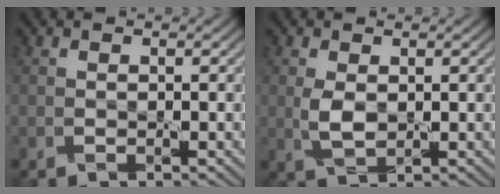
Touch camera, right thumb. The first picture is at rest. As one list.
[{"total": 2.9, "force": [0.3, 1.7, 2.4], "torque": [-0.059, -0.004, 0.009]}]